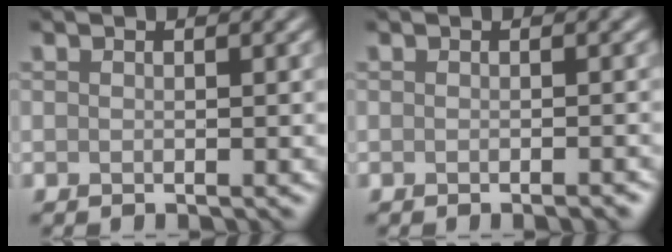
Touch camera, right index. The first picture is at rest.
{"total": 0.9, "force": [-0.6, 0.2, 0.7], "torque": [-0.006, -0.001, -0.010]}